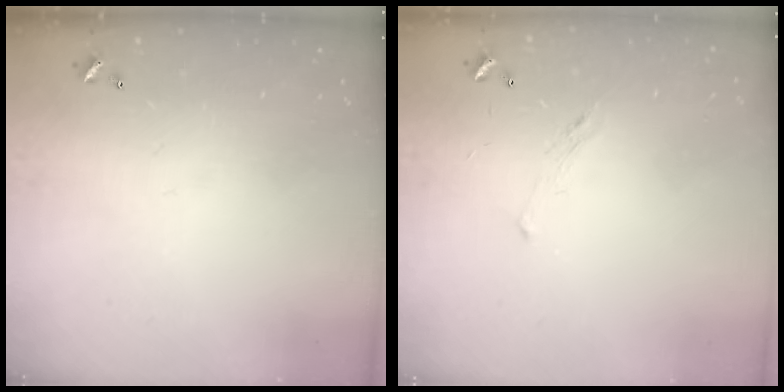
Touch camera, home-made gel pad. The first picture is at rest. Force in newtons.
{"total": 0.8, "press": 0.1, "slide": 0.8}